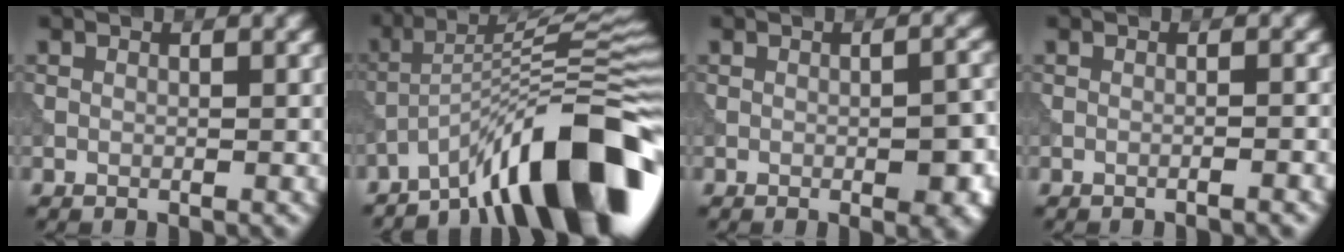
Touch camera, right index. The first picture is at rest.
{"total": 13.1, "force": [-8.7, 2.4, 9.6], "torque": [-0.128, 0.028, -0.146]}
{"total": 4.7, "force": [-1.3, 1.6, 4.2], "torque": [-0.056, -0.003, -0.013]}
{"total": 1.4, "force": [-0.7, 0.3, 1.2], "torque": [-0.013, 0.008, -0.024]}